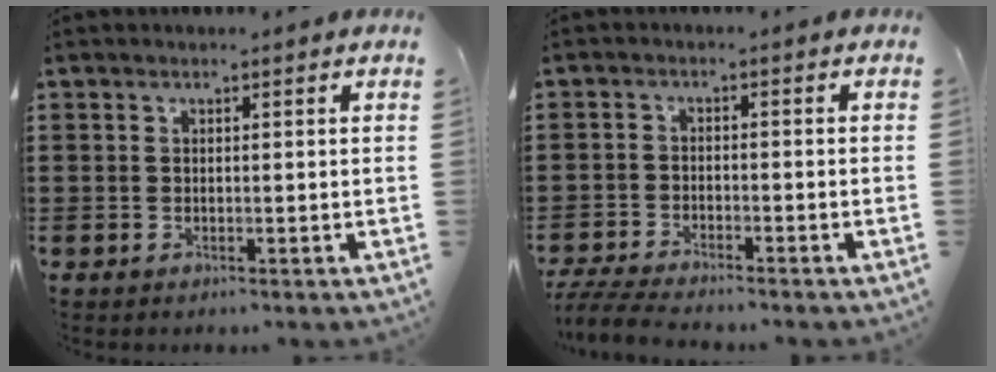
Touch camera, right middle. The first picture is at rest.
{"total": 4.0, "force": [-3.8, 0.0, 1.2], "torque": [-0.042, -0.015, -0.081]}